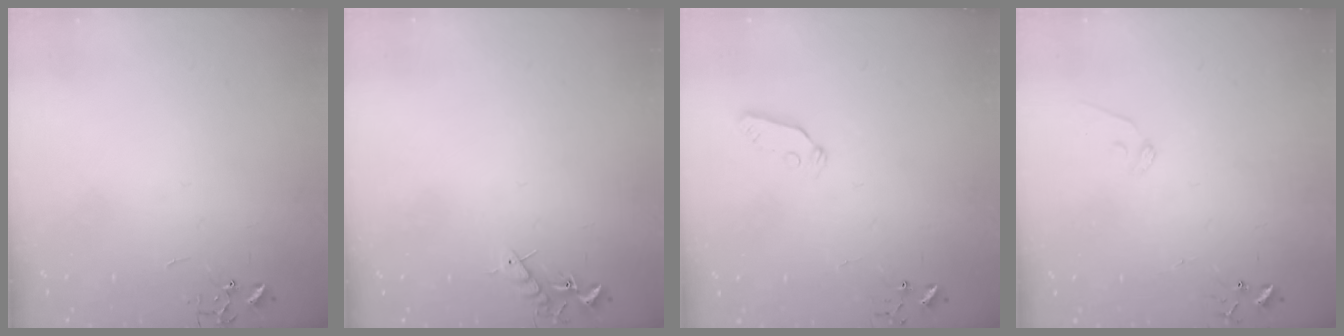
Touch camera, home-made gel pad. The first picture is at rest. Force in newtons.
{"total": 7.0, "press": 6.9, "slide": 0.9}
{"total": 5.3, "press": 5.2, "slide": 0.3}
{"total": 8.1, "press": 8.0, "slide": 0.8}